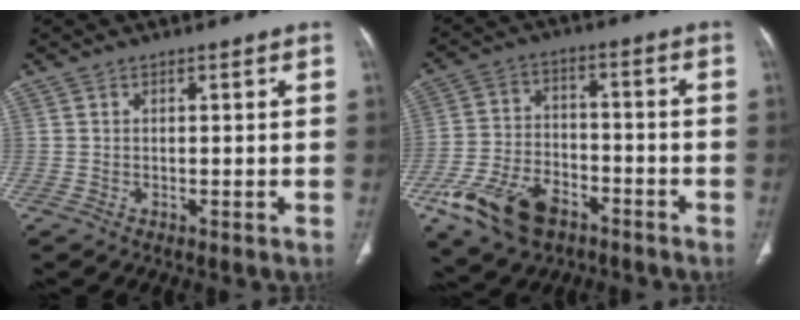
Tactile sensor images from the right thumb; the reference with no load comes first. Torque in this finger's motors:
{"motor_torque": [0.21, 0.13, 1.21, -0.53, 0.13]}